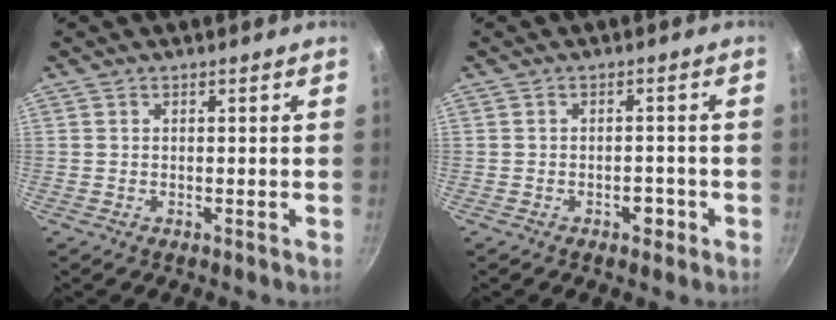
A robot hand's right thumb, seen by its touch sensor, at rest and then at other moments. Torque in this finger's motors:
{"motor_torque": [0.52, 0.56, 0.30, -0.56, -0.03]}